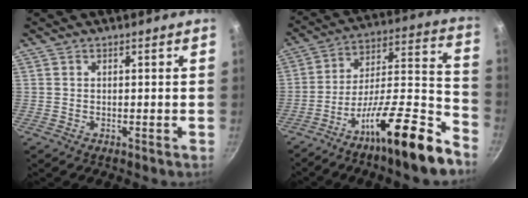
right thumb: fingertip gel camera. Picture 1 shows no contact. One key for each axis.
{"total": 21.2, "fx": -13.5, "fy": 4.3, "fz": 15.7, "tx": -0.206, "ty": 0.104, "tz": -0.235}